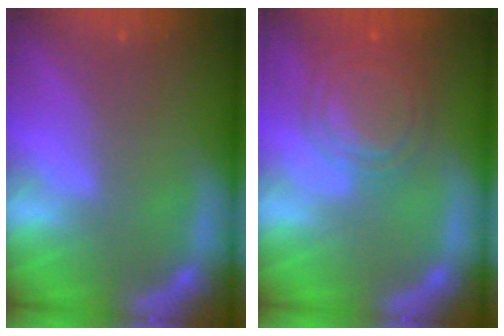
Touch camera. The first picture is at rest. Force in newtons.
{"total": 7.6}